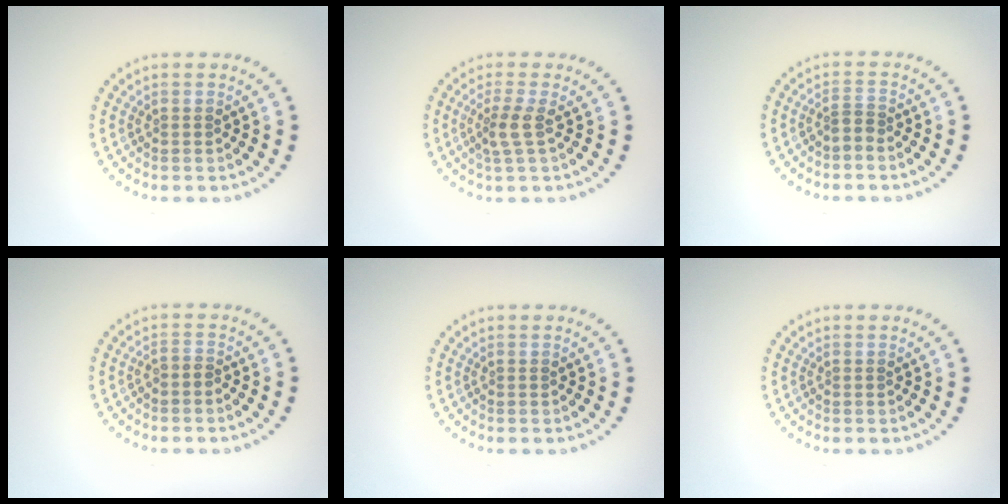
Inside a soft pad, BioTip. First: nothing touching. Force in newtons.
{"total": 2.1, "press": 1.6, "slide": 1.3}
{"total": 1.1, "press": 0.7, "slide": 0.9}
{"total": 0.9, "press": 0.5, "slide": 0.8}
{"total": 0.0}
{"total": 0.0}